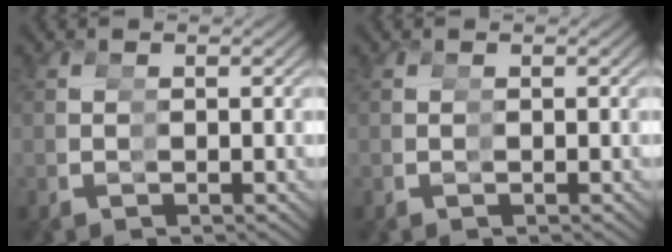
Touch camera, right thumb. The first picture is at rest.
{"total": 0.0}